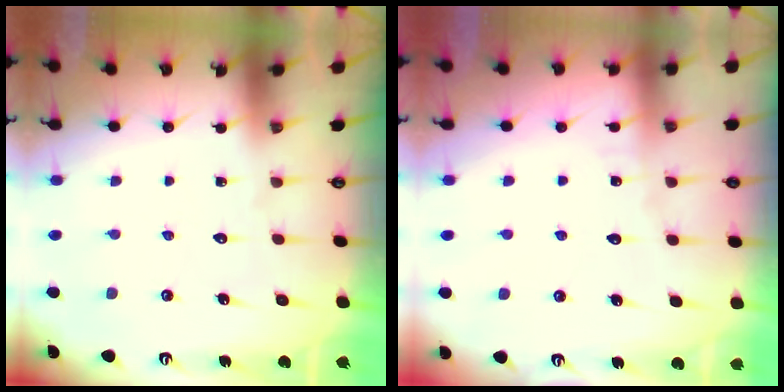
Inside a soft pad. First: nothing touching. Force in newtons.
{"total": 2.6, "press": 2.6, "slide": 0.3}